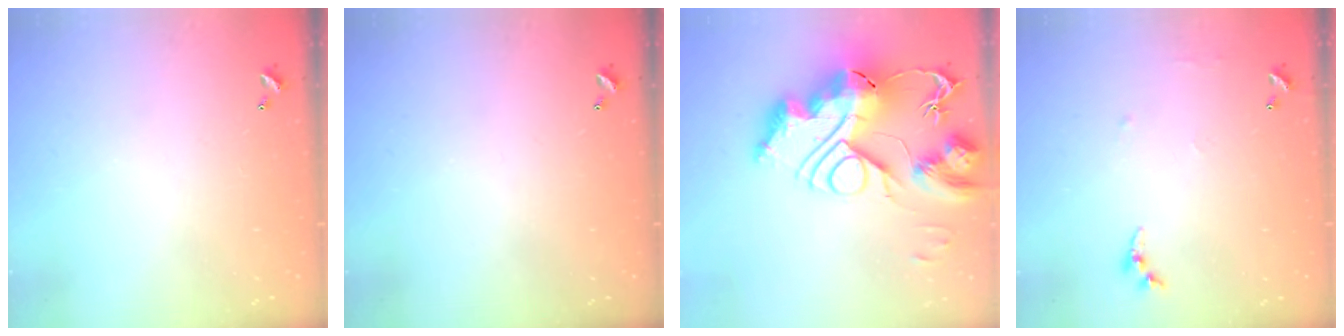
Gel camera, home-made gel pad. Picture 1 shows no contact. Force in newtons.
{"total": 0.0}
{"total": 0.7, "press": 0.7, "slide": 0.0}
{"total": 4.5, "press": 4.5, "slide": 0.5}